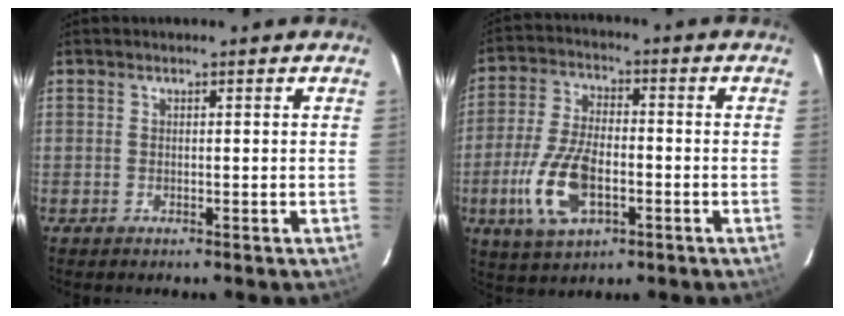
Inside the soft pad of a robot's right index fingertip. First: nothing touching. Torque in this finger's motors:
{"motor_torque": [1.75, -0.39, 0.38, 0.10]}